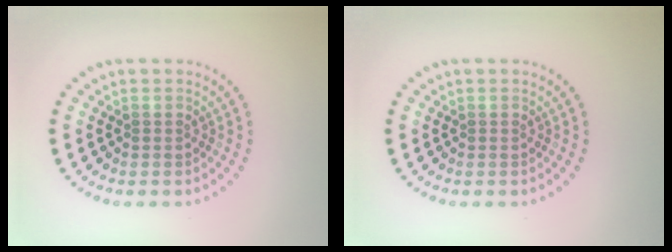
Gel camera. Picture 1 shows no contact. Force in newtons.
{"total": 0.0}